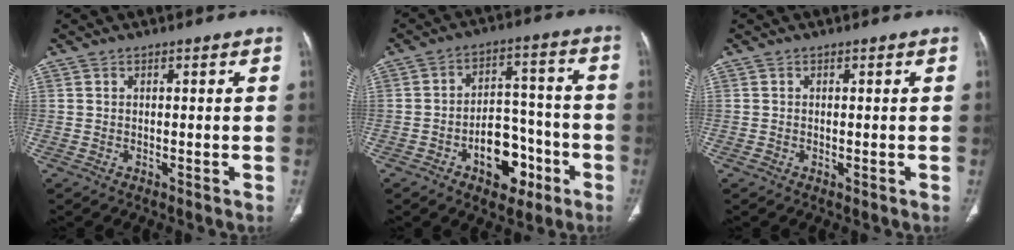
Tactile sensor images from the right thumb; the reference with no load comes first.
{"total": 11.5, "force": [-5.2, 7.3, 7.2], "torque": [-0.070, 0.052, -0.074]}
{"total": 0.5, "force": [-0.2, 0.3, 0.3], "torque": [-0.010, 0.002, 0.000]}